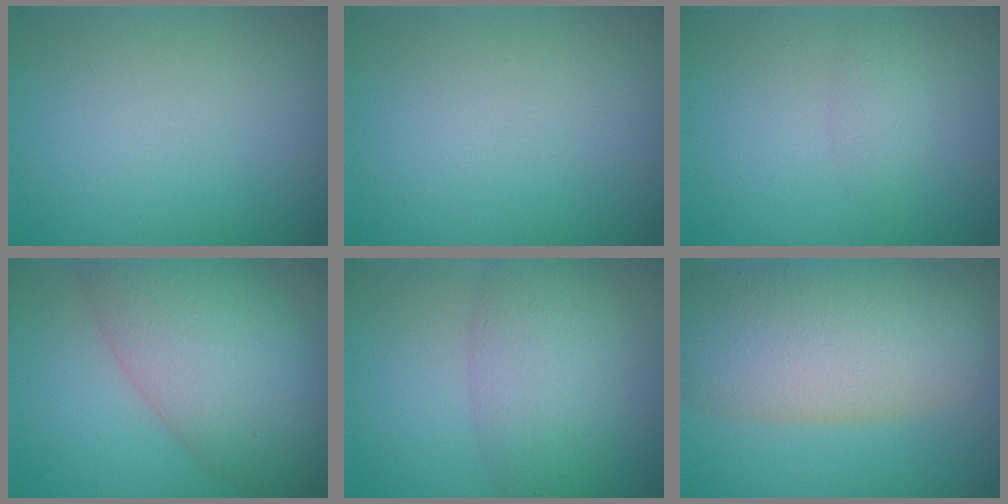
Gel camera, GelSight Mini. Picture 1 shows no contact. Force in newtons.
{"total": 0.0}
{"total": 1.2, "press": 1.2, "slide": 0.0}
{"total": 10.1, "press": 10.0, "slide": 0.5}
{"total": 5.4, "press": 5.4, "slide": 0.2}
{"total": 10.1, "press": 10.1, "slide": 0.7}